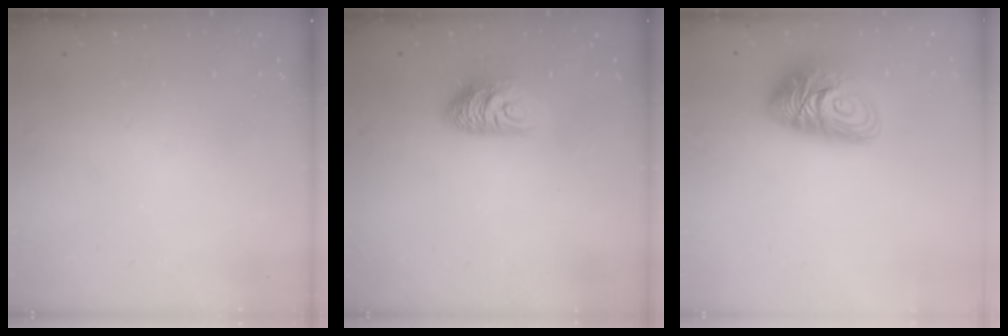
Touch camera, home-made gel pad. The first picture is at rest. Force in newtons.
{"total": 8.5, "press": 8.5, "slide": 0.7}
{"total": 11.7, "press": 11.7, "slide": 1.0}